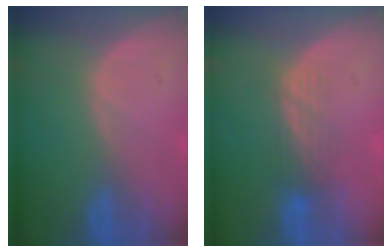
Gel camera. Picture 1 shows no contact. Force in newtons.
{"total": 3.4, "press": 3.0, "slide": 1.6}